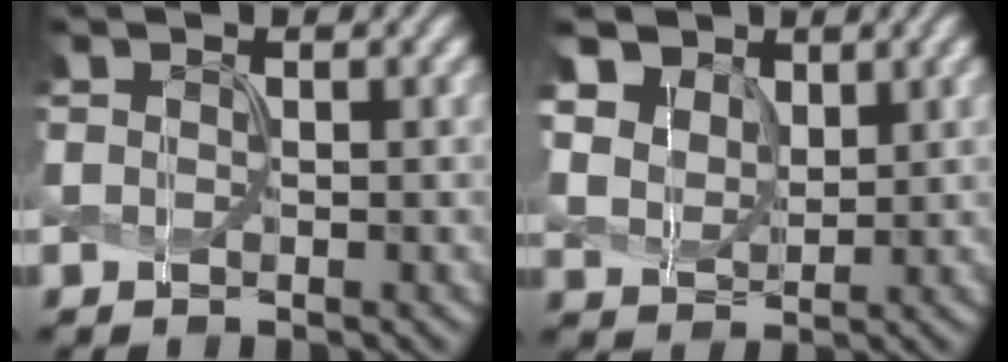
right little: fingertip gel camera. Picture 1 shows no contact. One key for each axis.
{"total": 7.7, "fx": 4.2, "fy": 5.4, "fz": 3.5, "tx": -0.118, "ty": 0.015, "tz": 0.068}